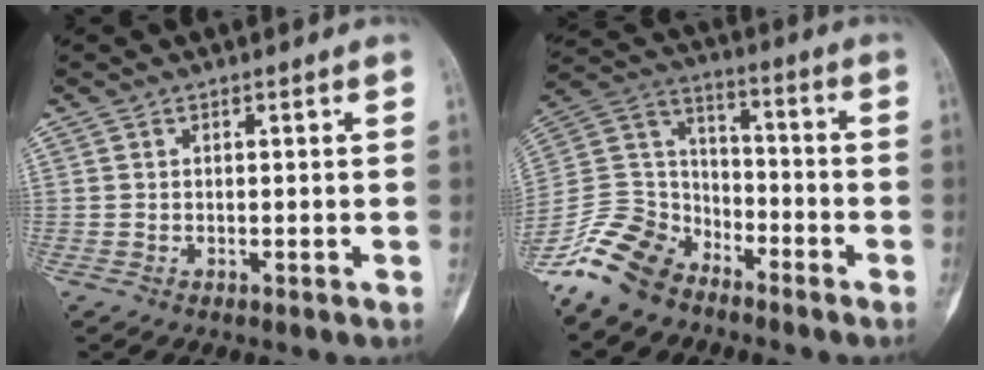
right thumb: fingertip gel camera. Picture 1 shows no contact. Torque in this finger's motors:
{"motor_torque": [0.15, 0.11, 0.56, -0.49, -0.01]}